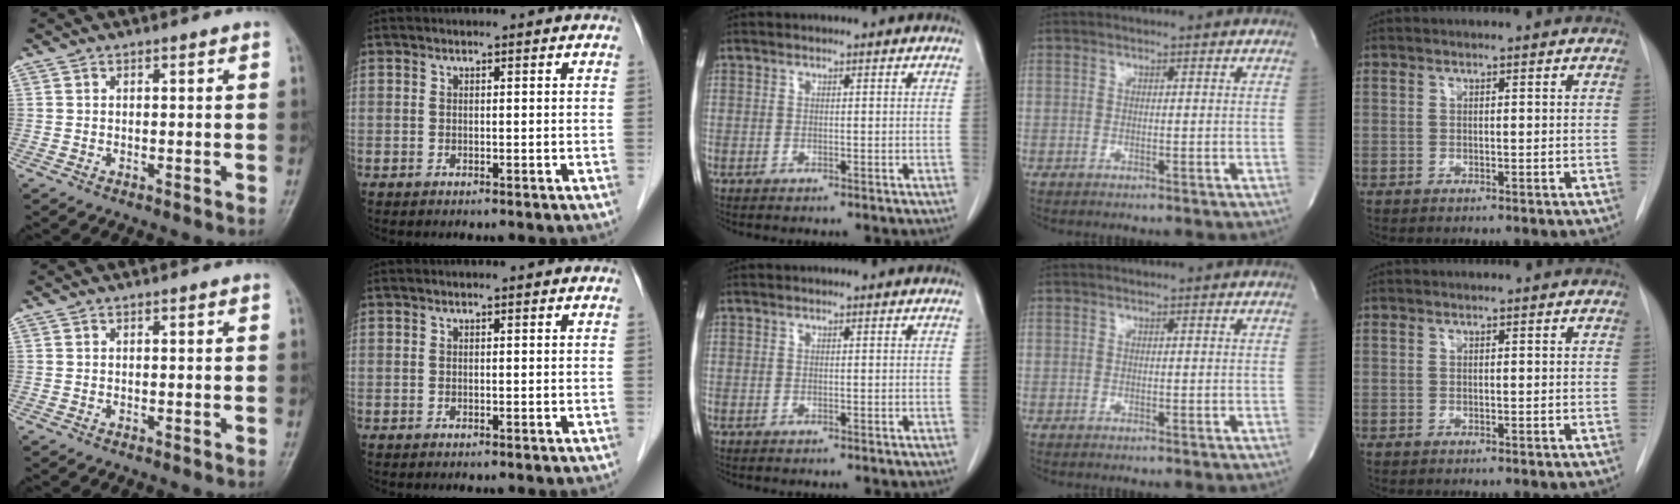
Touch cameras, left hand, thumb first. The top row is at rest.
{}